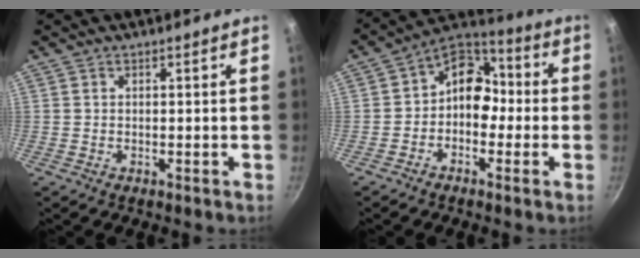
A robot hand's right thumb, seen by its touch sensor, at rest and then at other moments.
{"total": 9.9, "force": [-1.2, 7.6, 6.4], "torque": [-0.052, 0.048, -0.041]}